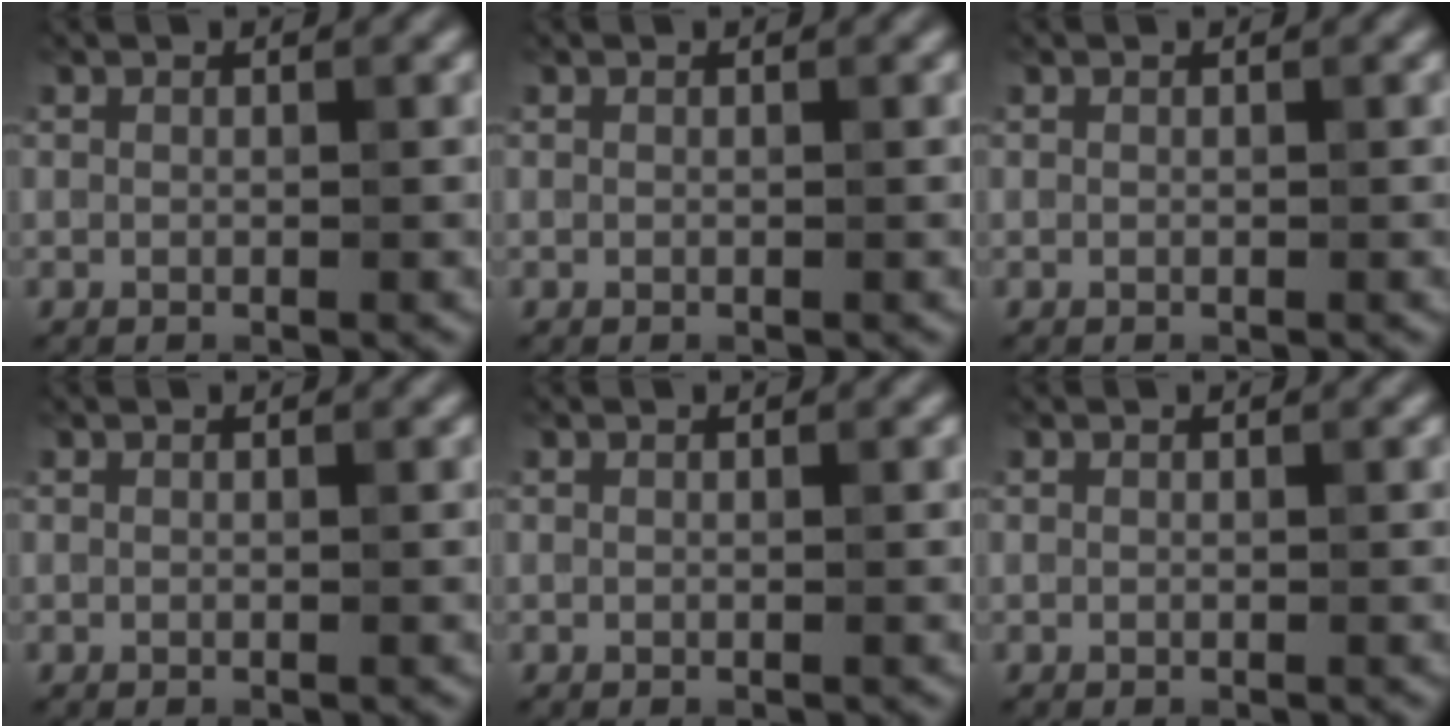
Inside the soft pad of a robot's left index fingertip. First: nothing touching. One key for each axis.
{"total": 0.0}
{"total": 0.0}
{"total": 0.0}
{"total": 0.0}
{"total": 0.0}